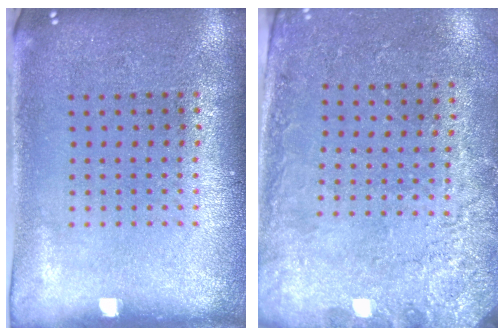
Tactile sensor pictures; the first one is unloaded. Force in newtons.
{"total": 2.7, "press": 2.2, "slide": 1.5}